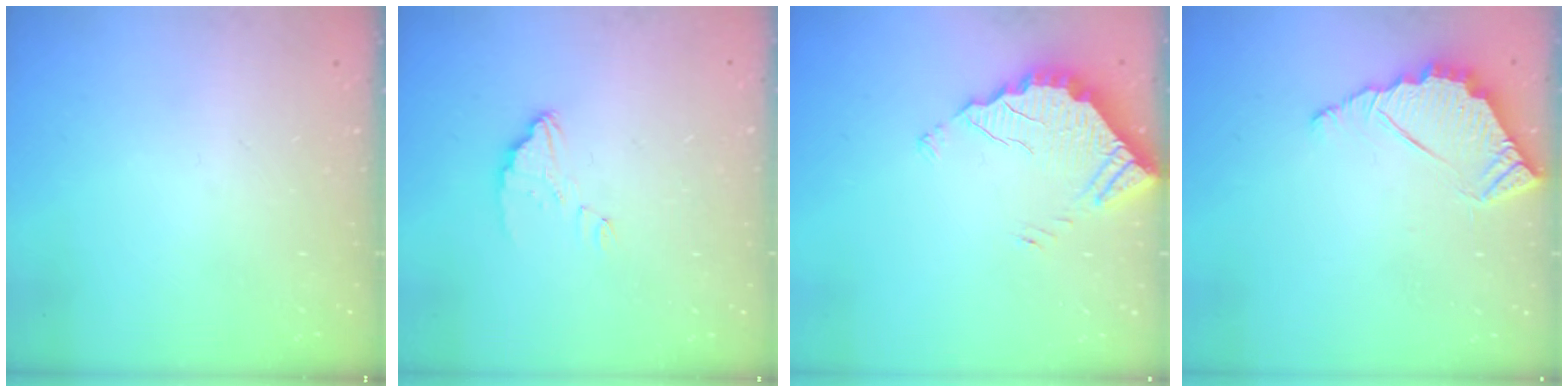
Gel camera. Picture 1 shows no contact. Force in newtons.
{"total": 3.0, "press": 3.0, "slide": 0.2}
{"total": 3.5, "press": 3.5, "slide": 0.2}
{"total": 5.1, "press": 5.1, "slide": 0.4}